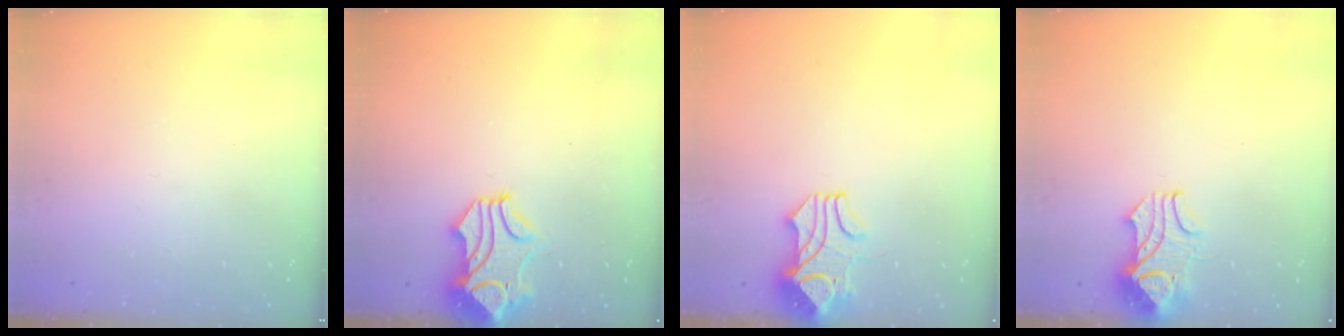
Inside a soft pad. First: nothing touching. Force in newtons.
{"total": 1.4, "press": 0.6, "slide": 1.3}
{"total": 2.2, "press": 2.0, "slide": 1.0}
{"total": 2.3, "press": 2.1, "slide": 0.9}